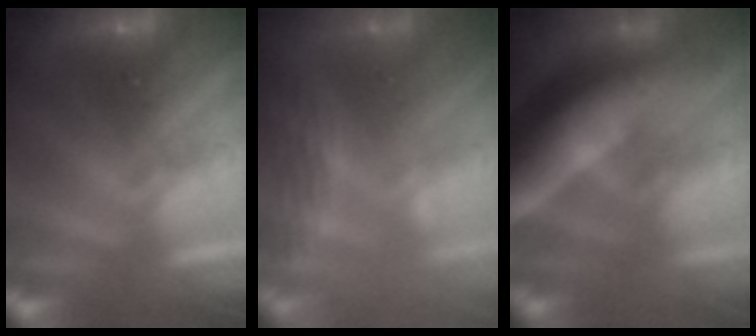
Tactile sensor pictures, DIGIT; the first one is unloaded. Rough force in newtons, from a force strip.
{"total": 2.9}
{"total": 8.2}